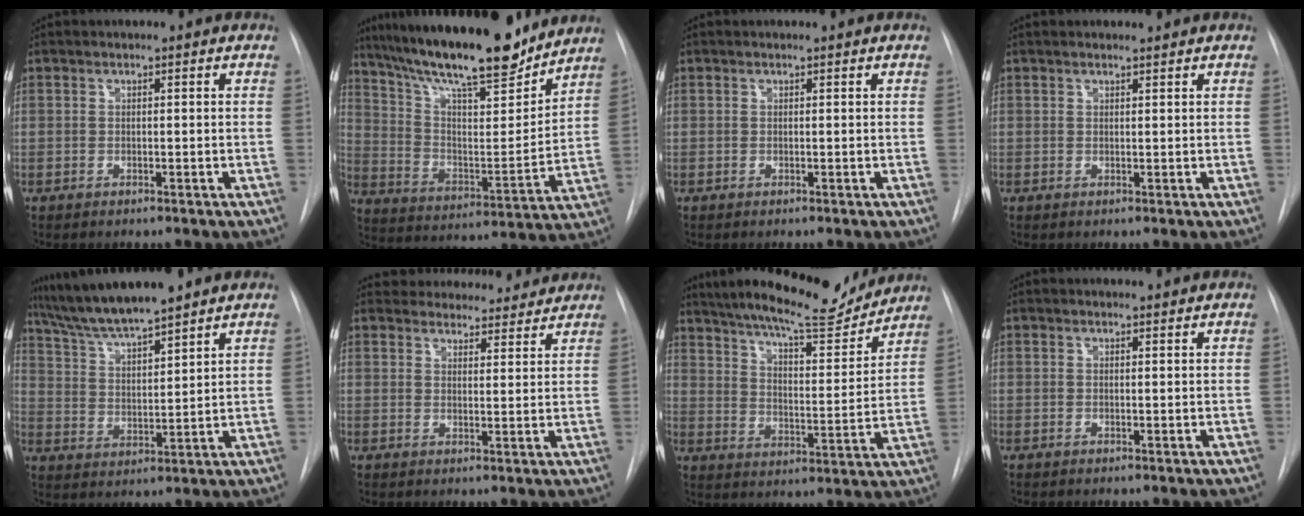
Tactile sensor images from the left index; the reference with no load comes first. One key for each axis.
{"total": 22.3, "fx": 18.7, "fy": 3.9, "fz": 11.6, "tx": -0.204, "ty": -0.005, "tz": 0.300}
{"total": 0.0}
{"total": 1.0, "fx": 1.0, "fy": 0.1, "fz": 0.1, "tx": -0.006, "ty": 0.007, "tz": 0.020}
{"total": 11.1, "fx": 9.9, "fy": 0.4, "fz": 5.0, "tx": -0.094, "ty": 0.018, "tz": 0.187}
{"total": 12.6, "fx": 12.0, "fy": 3.6, "fz": 1.8, "tx": -0.010, "ty": 0.008, "tz": 0.150}
{"total": 18.4, "fx": 16.4, "fy": 2.8, "fz": 7.8, "tx": -0.135, "ty": -0.006, "tz": 0.242}
{"total": 1.1, "fx": 1.1, "fy": 0.0, "fz": -0.1, "tx": -0.007, "ty": 0.000, "tz": 0.014}